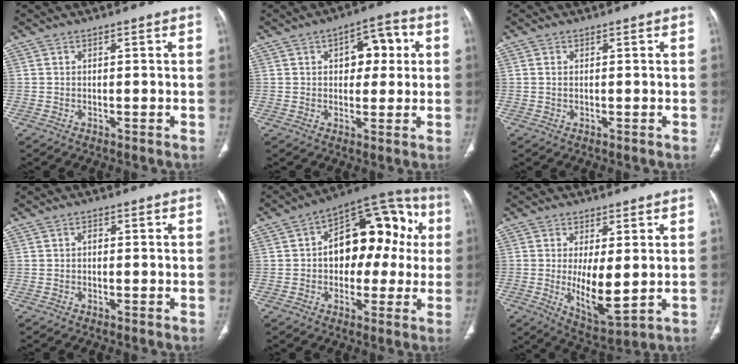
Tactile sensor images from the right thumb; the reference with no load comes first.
{"total": 8.6, "force": [2.0, 5.1, 6.7], "torque": [-0.057, 0.016, 0.025]}
{"total": 0.7, "force": [0.1, 0.5, 0.6], "torque": [-0.017, 0.001, 0.004]}
{"total": 0.8, "force": [-0.1, 0.6, 0.6], "torque": [-0.007, 0.002, -0.006]}
{"total": 19.2, "force": [2.0, 12.0, 14.9], "torque": [-0.147, 0.044, 0.024]}
{"total": 10.2, "force": [-0.4, 3.9, 9.4], "torque": [-0.151, -0.028, 0.009]}